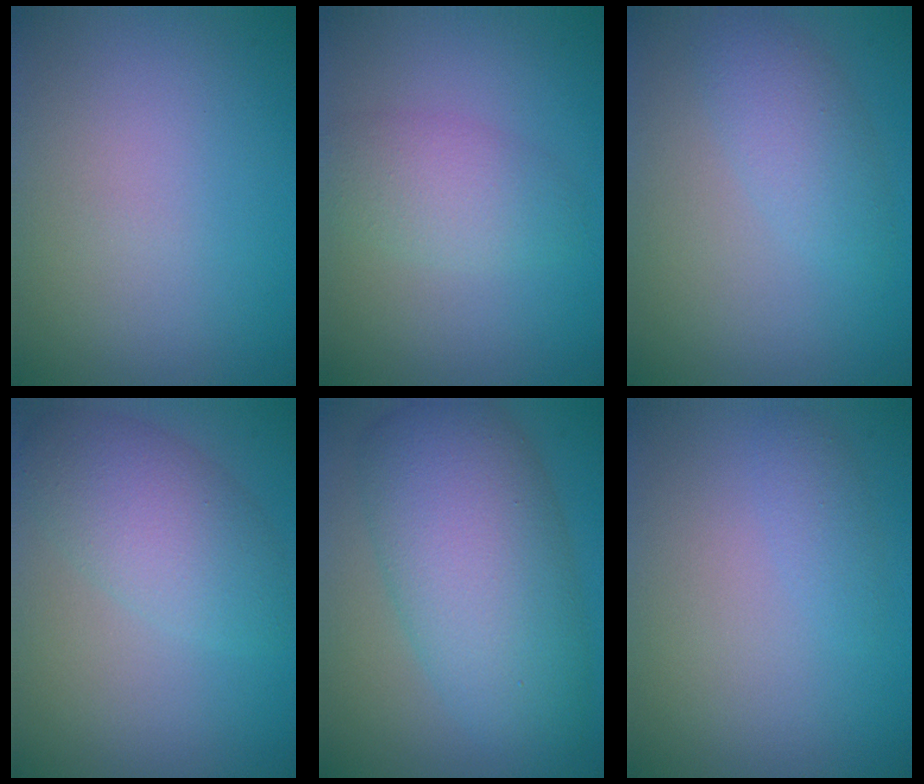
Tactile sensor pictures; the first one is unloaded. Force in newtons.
{"total": 3.2, "press": 3.2, "slide": 0.1}
{"total": 2.8, "press": 2.8, "slide": 0.1}
{"total": 4.8, "press": 4.8, "slide": 0.1}
{"total": 9.5, "press": 9.5, "slide": 0.3}
{"total": 1.1, "press": 1.1, "slide": 0.0}